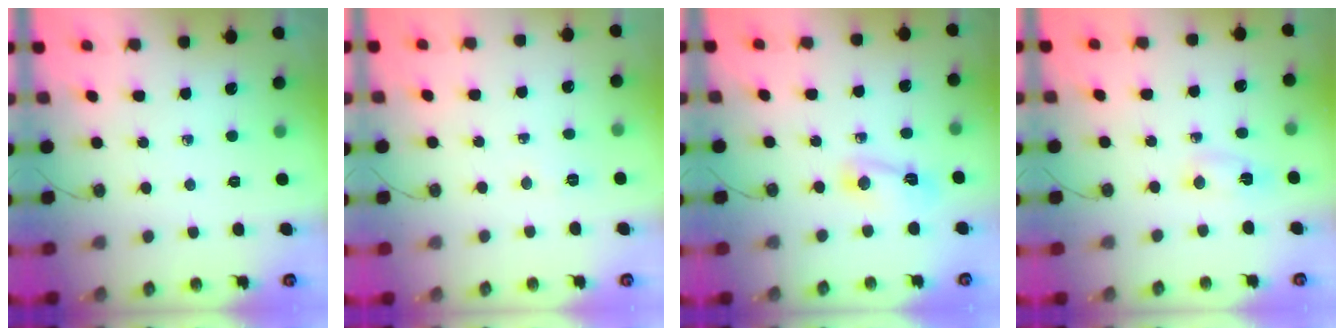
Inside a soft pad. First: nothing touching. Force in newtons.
{"total": 4.2, "press": 4.2, "slide": 0.6}
{"total": 3.9, "press": 3.8, "slide": 0.6}
{"total": 2.6, "press": 2.3, "slide": 1.1}